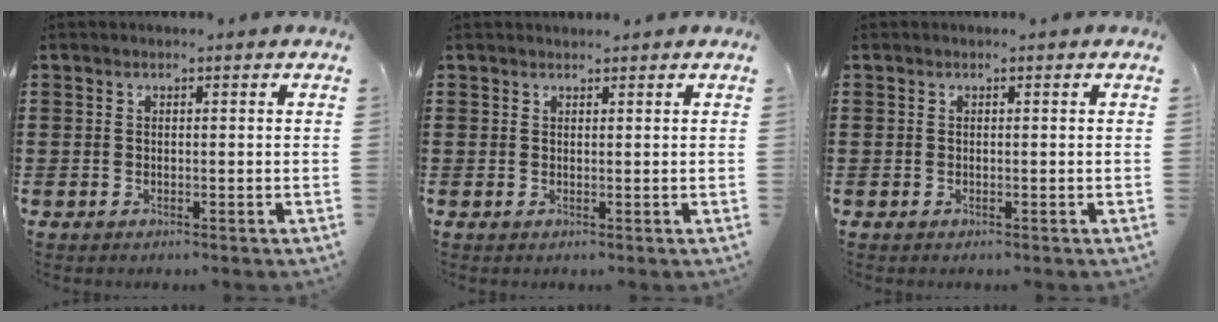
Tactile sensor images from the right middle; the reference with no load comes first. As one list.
[{"total": 0.8, "force": [0.8, 0.2, 0.0], "torque": [-0.001, 0.001, 0.015]}, {"total": 0.0}]